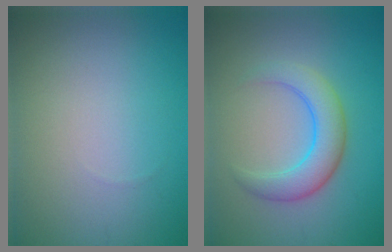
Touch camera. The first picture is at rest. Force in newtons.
{"total": 4.3, "press": 4.3, "slide": 0.2}